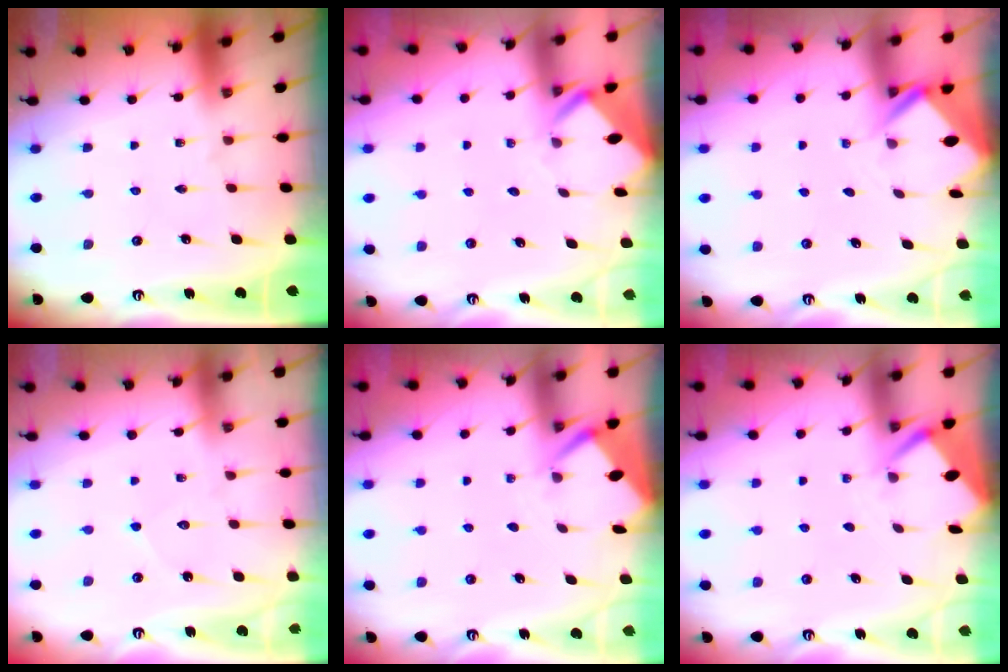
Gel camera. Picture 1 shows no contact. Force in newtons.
{"total": 2.9, "press": 2.9, "slide": 0.1}
{"total": 2.4, "press": 2.4, "slide": 0.1}
{"total": 4.7, "press": 4.7, "slide": 0.5}
{"total": 2.6, "press": 2.6, "slide": 0.4}
{"total": 2.6, "press": 2.6, "slide": 0.4}